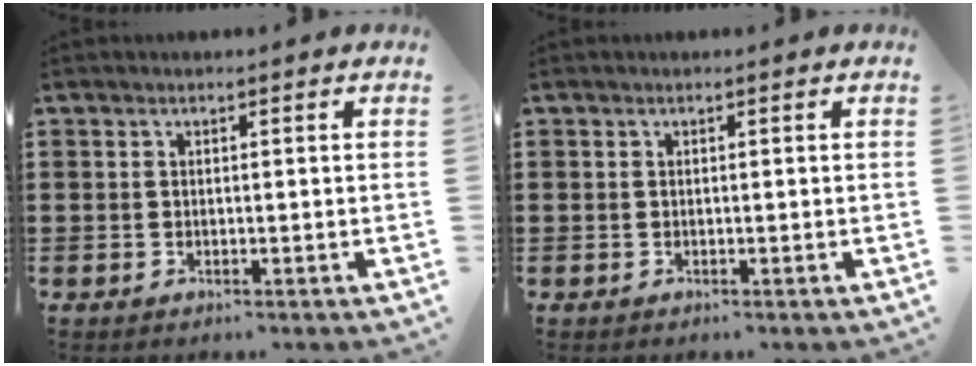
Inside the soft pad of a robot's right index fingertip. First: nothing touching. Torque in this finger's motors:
{"motor_torque": [2.14, 0.00, -0.10, -0.07]}